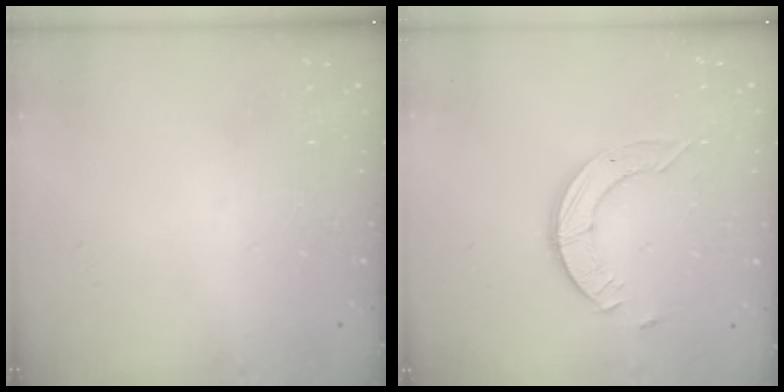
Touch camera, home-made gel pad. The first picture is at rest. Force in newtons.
{"total": 3.6, "press": 3.5, "slide": 0.3}